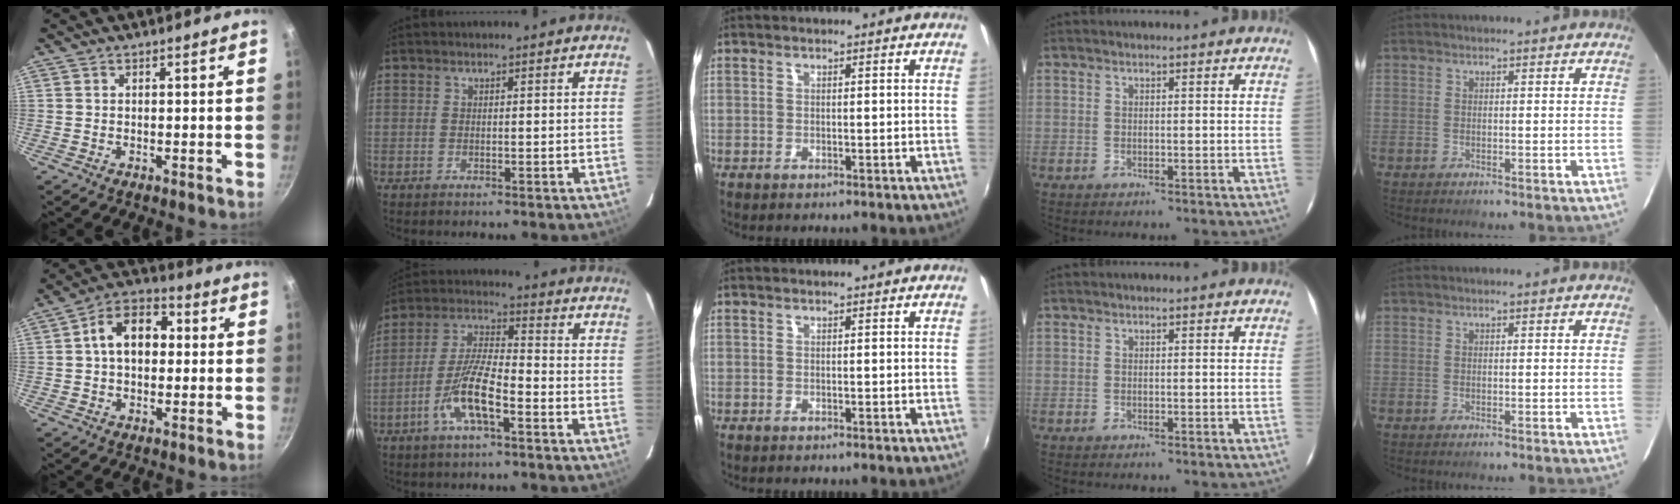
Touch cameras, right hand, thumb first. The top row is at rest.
{"thumb": {"total": 10.9, "force": [1.1, 7.5, 7.8], "torque": [-0.089, 0.030, 0.001]}, "index": {"total": 10.2, "force": [-5.0, 2.5, 8.5], "torque": [-0.178, 0.000, -0.095]}}